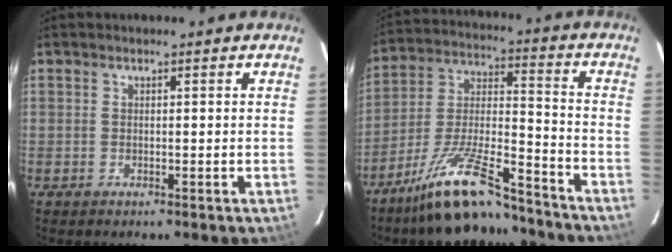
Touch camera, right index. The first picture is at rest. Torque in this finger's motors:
{"motor_torque": [1.05, -1.09, 0.36, 0.07]}